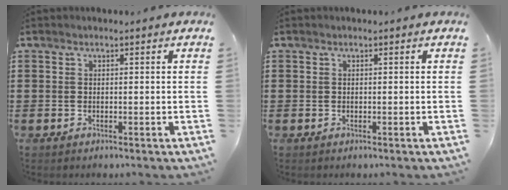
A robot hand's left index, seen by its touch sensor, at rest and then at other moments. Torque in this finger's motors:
{"motor_torque": [-0.02, 0.01, 0.01, -0.01]}